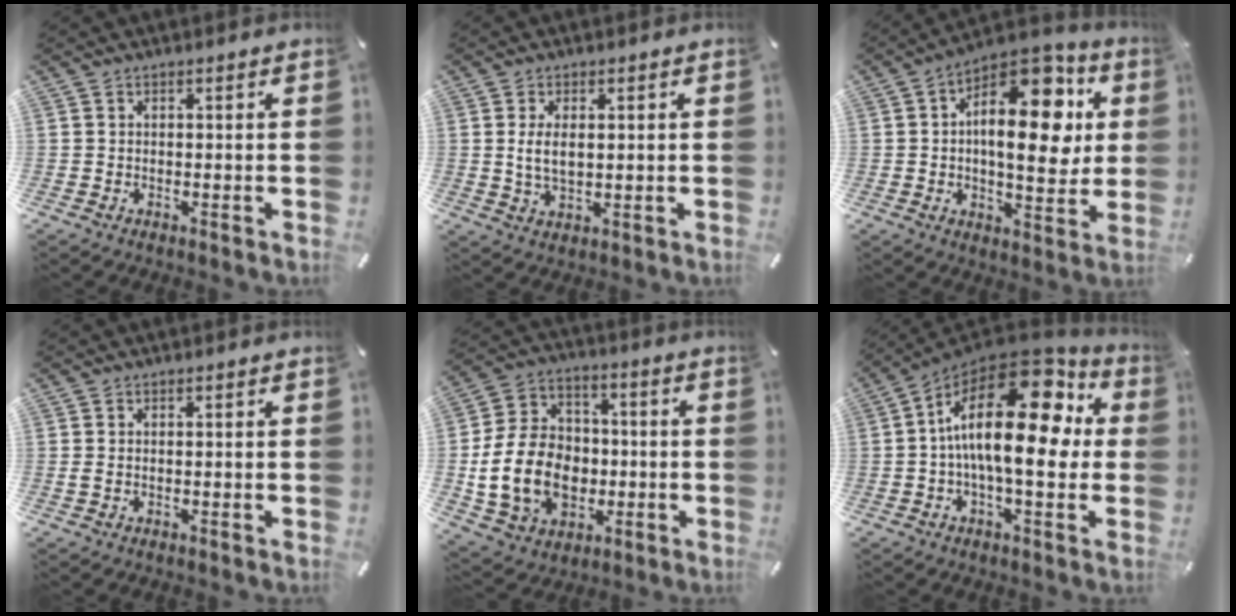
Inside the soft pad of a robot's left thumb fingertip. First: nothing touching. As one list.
[{"total": 5.1, "force": [0.9, 2.5, 4.4], "torque": [-0.088, 0.001, 0.011]}, {"total": 19.7, "force": [5.8, 9.8, 16.0], "torque": [-0.220, -0.035, 0.093]}, {"total": 1.0, "force": [-0.1, 0.3, 0.9], "torque": [-0.018, 0.000, -0.002]}, {"total": 18.3, "force": [-3.9, 14.3, 10.8], "torque": [-0.234, 0.030, -0.061]}, {"total": 23.7, "force": [3.5, 10.9, 20.8], "torque": [-0.353, -0.036, 0.059]}]